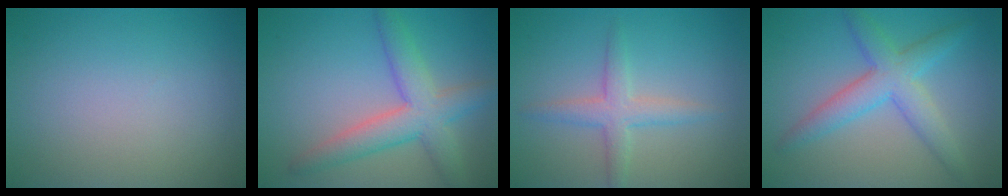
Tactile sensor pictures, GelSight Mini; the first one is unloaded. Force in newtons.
{"total": 5.5, "press": 5.5, "slide": 0.2}
{"total": 2.9, "press": 2.9, "slide": 0.1}
{"total": 4.7, "press": 4.7, "slide": 0.1}